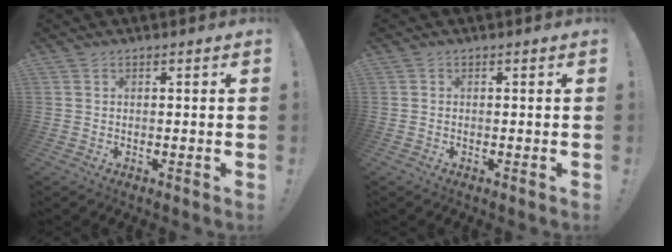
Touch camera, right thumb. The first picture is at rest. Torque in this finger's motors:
{"motor_torque": [0.15, -0.04, 0.05, -0.12, 0.00]}